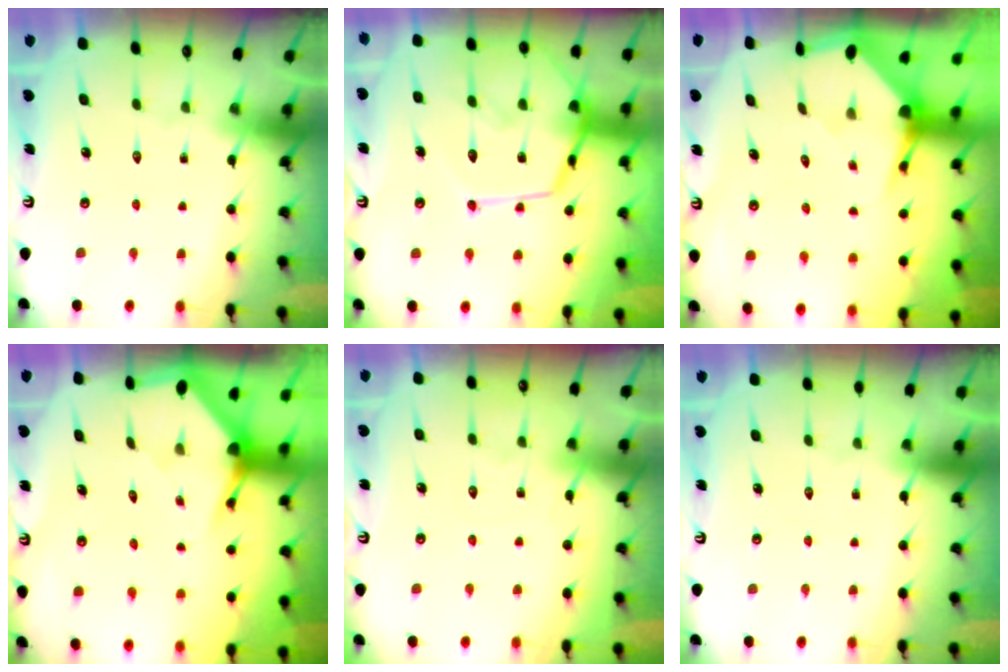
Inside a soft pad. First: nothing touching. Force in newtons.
{"total": 15.1, "press": 15.0, "slide": 1.6}
{"total": 3.6, "press": 3.5, "slide": 0.4}
{"total": 2.9, "press": 2.9, "slide": 0.2}
{"total": 3.9, "press": 3.8, "slide": 0.6}
{"total": 0.0}